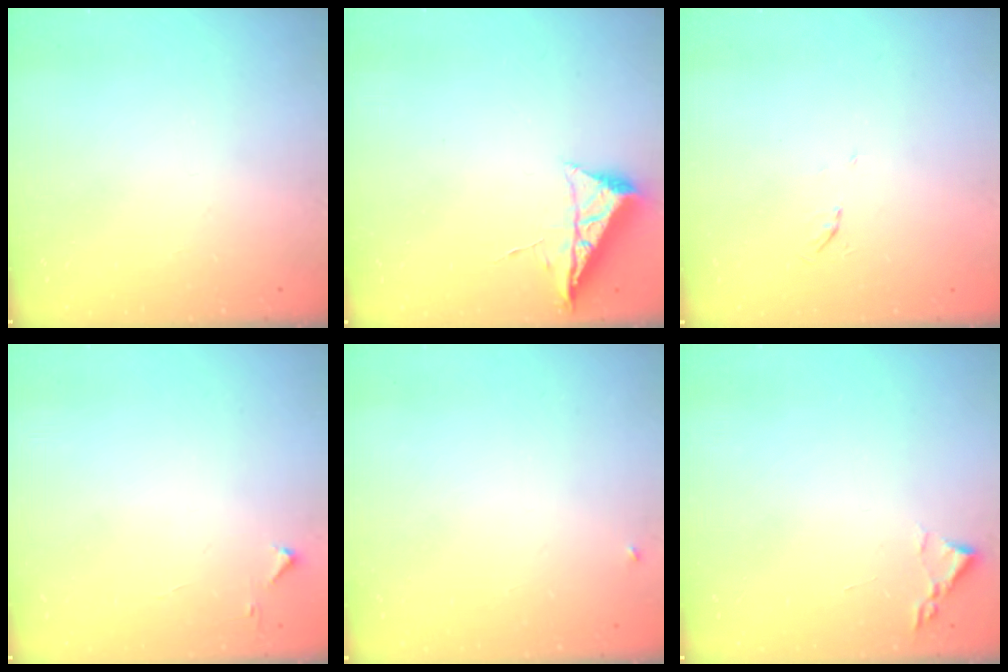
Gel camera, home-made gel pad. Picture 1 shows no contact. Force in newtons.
{"total": 6.5, "press": 6.5, "slide": 0.8}
{"total": 3.5, "press": 3.4, "slide": 0.5}
{"total": 2.8, "press": 2.8, "slide": 0.4}
{"total": 3.5, "press": 3.4, "slide": 0.5}
{"total": 1.8, "press": 1.8, "slide": 0.3}